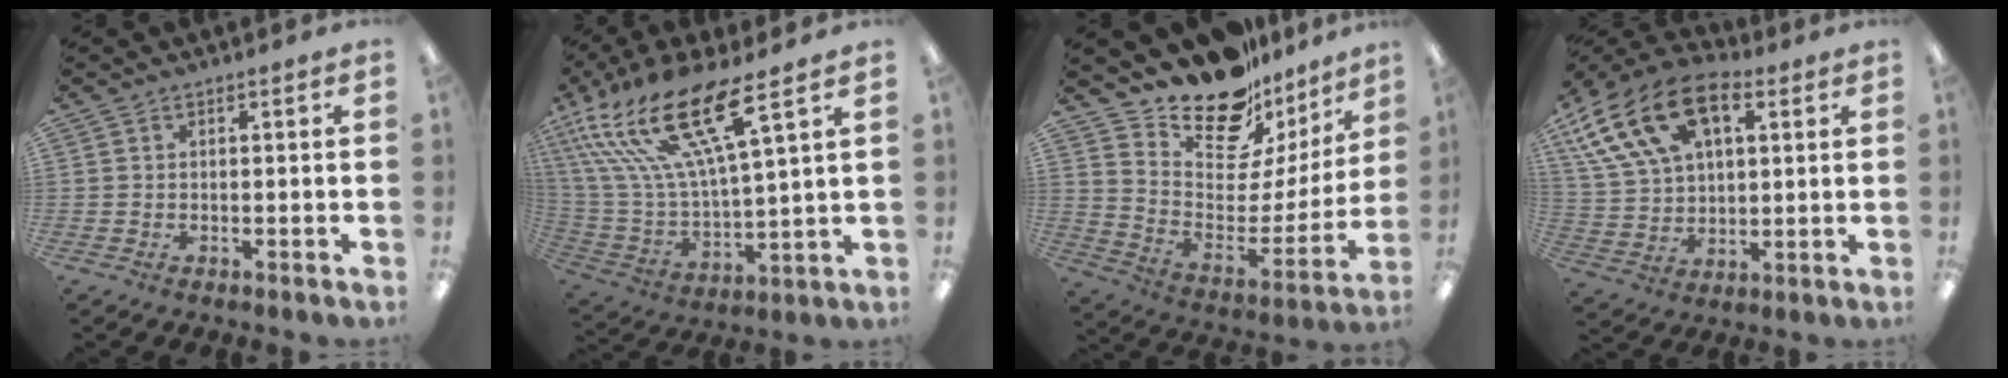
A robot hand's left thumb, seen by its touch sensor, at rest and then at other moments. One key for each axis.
{"total": 21.1, "fx": 12.8, "fy": 6.1, "fz": 15.6, "tx": -0.330, "ty": -0.069, "tz": 0.213}
{"total": 18.6, "fx": 16.0, "fy": 7.5, "fz": 5.8, "tx": -0.103, "ty": -0.134, "tz": 0.283}
{"total": 19.3, "fx": 9.6, "fy": 11.8, "fz": 11.9, "tx": -0.226, "ty": -0.028, "tz": 0.175}